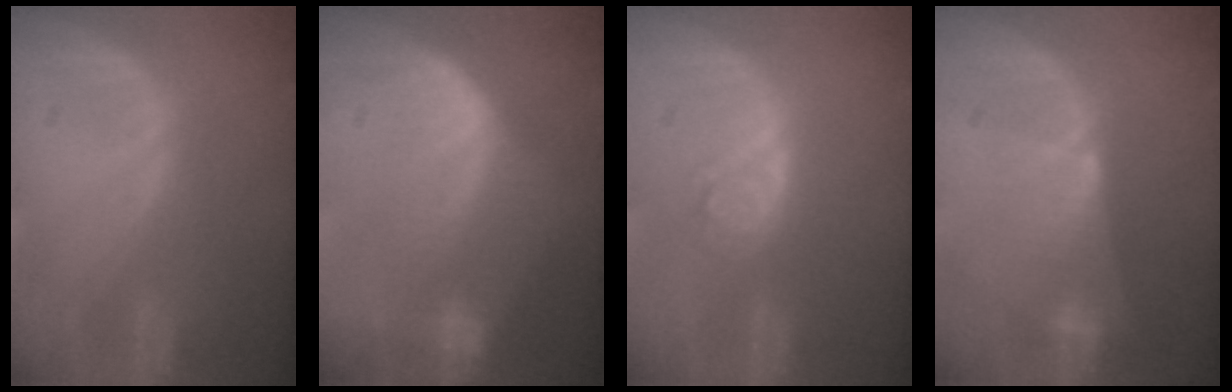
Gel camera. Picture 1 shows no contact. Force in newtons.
{"total": 7.8, "press": 6.9, "slide": 3.7}
{"total": 3.9, "press": 3.5, "slide": 1.7}
{"total": 6.4, "press": 5.7, "slide": 3.1}